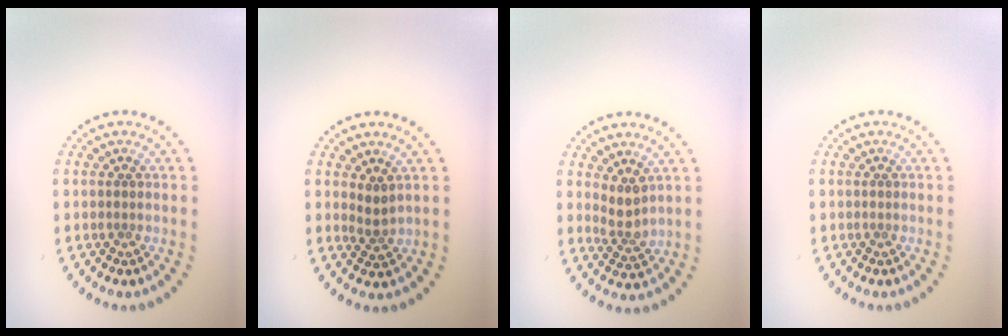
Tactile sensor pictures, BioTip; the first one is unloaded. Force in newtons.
{"total": 1.8, "press": 1.3, "slide": 1.3}
{"total": 2.4, "press": 1.7, "slide": 1.6}
{"total": 0.0}